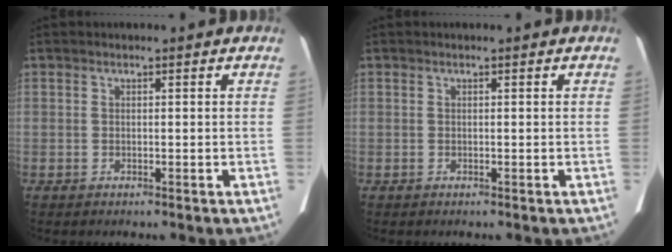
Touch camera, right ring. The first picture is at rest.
{"total": 0.0}